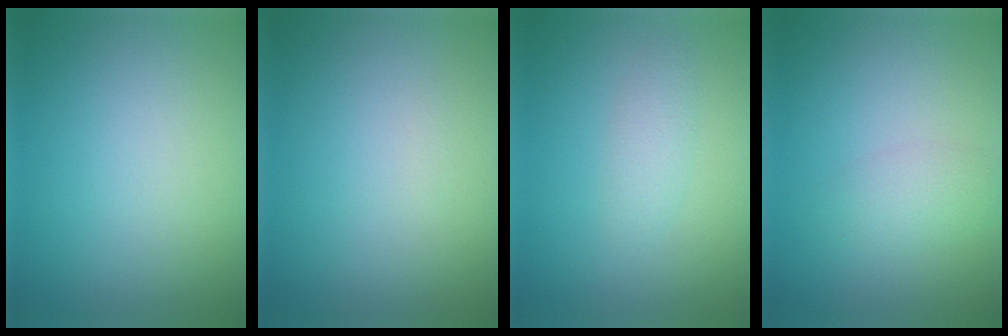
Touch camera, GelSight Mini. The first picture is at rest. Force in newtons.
{"total": 0.0}
{"total": 1.4, "press": 1.4, "slide": 0.1}
{"total": 2.0, "press": 2.0, "slide": 0.1}